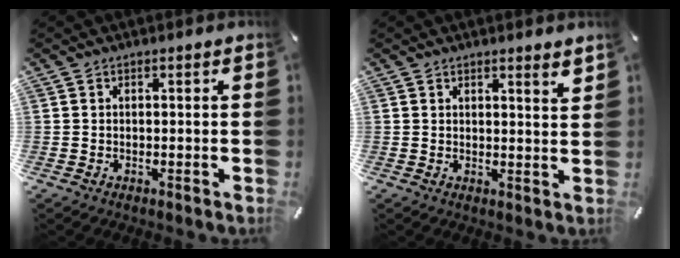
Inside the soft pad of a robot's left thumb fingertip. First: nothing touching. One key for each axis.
{"total": 2.4, "fx": 2.2, "fy": 0.0, "fz": 0.8, "tx": -0.012, "ty": -0.016, "tz": 0.039}